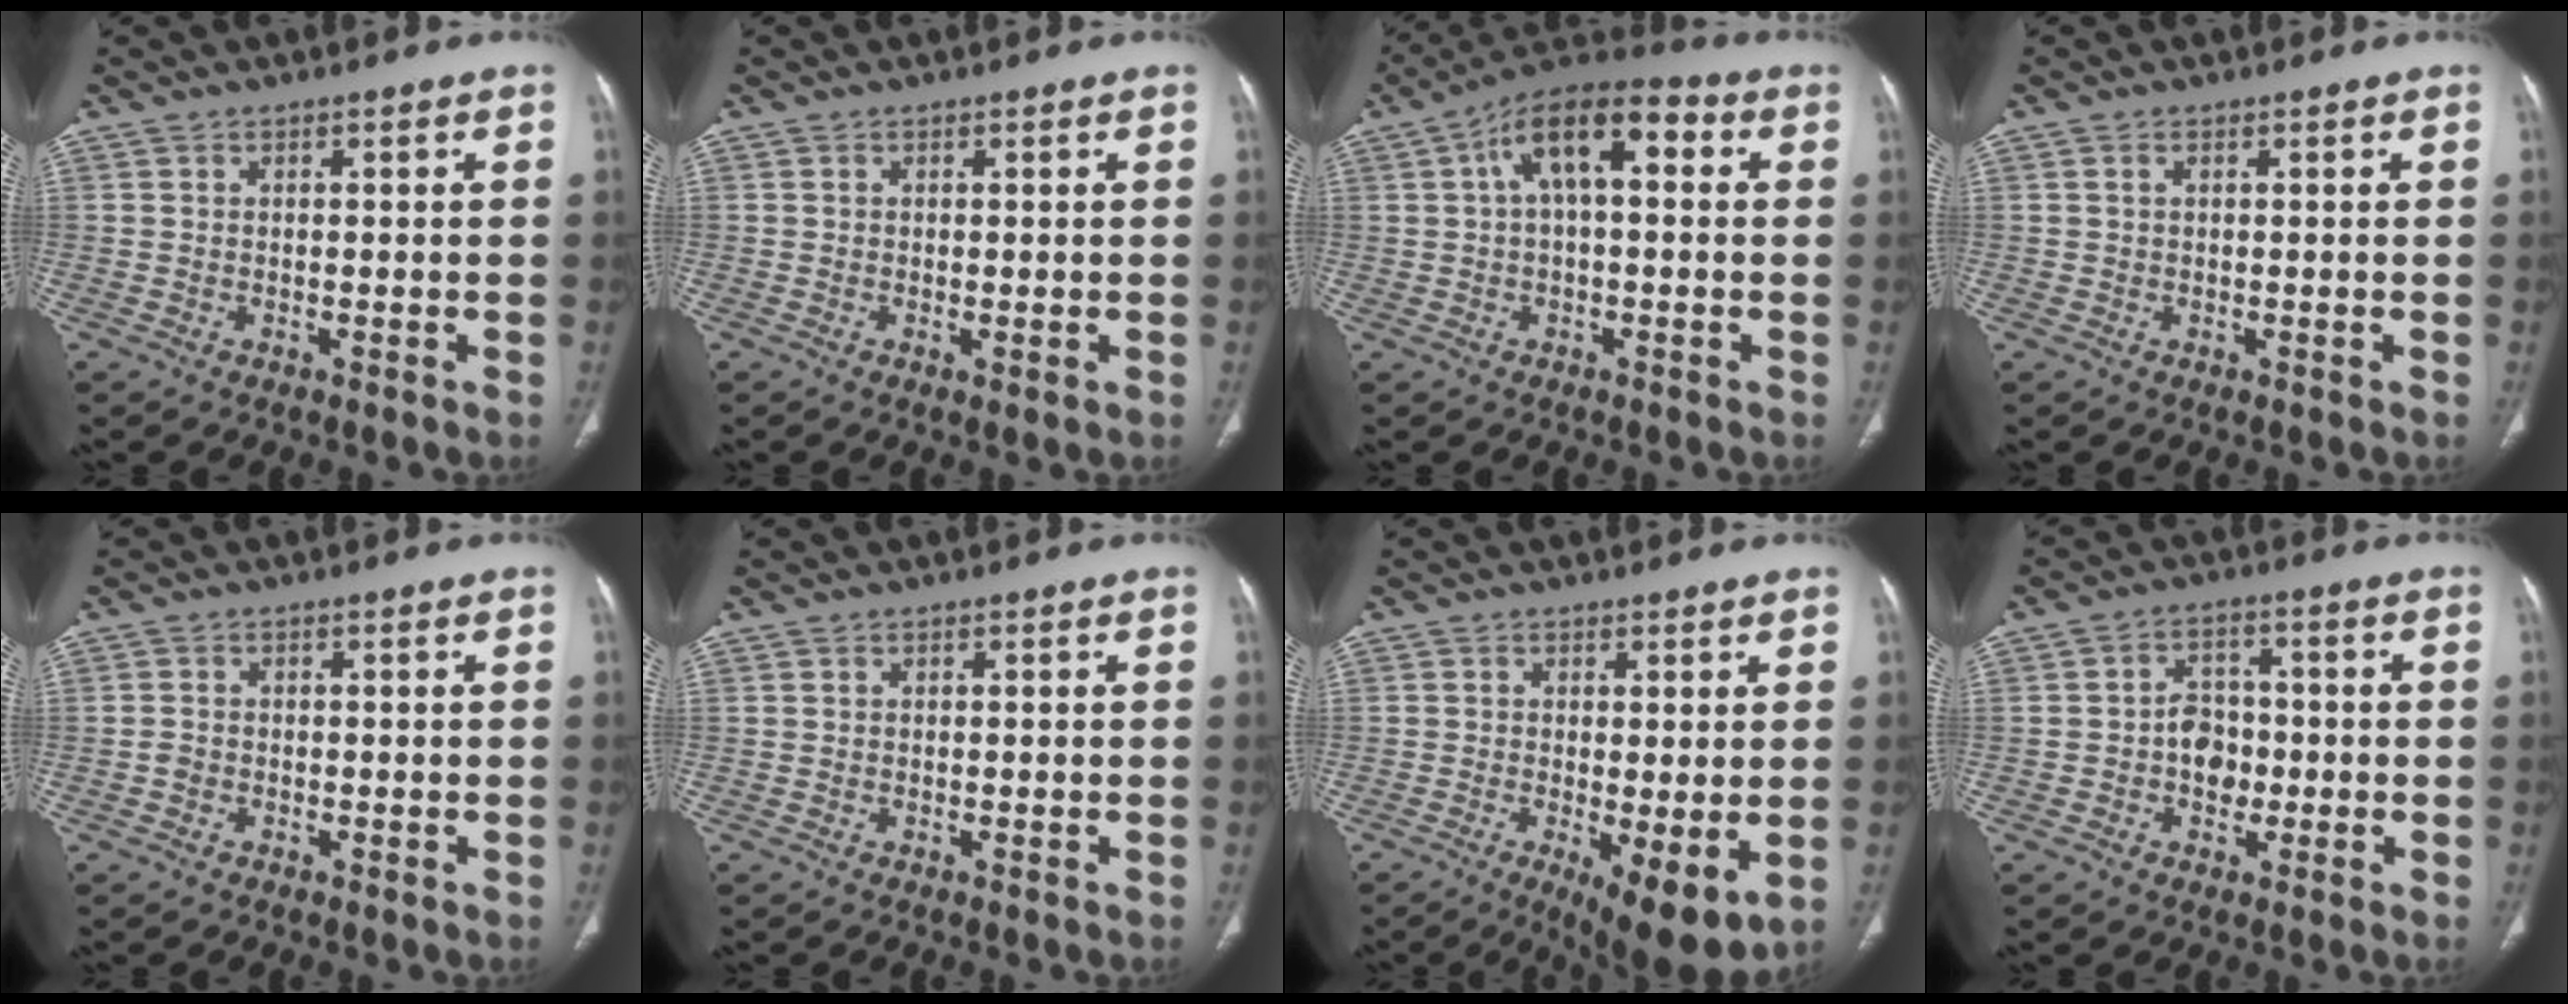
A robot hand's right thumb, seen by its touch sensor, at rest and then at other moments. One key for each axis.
{"total": 0.6, "fx": 0.0, "fy": 0.2, "fz": 0.6, "tx": -0.015, "ty": -0.005, "tz": 0.000}
{"total": 12.8, "fx": 3.0, "fy": 6.1, "fz": 10.9, "tx": -0.175, "ty": 0.036, "tz": 0.039}
{"total": 0.6, "fx": 0.2, "fy": 0.3, "fz": 0.5, "tx": -0.012, "ty": 0.005, "tz": 0.004}
{"total": 1.2, "fx": -0.5, "fy": 1.0, "fz": 0.5, "tx": -0.008, "ty": 0.004, "tz": -0.011}
{"total": 0.0}
{"total": 9.2, "fx": -2.1, "fy": 3.0, "fz": 8.4, "tx": -0.128, "ty": -0.026, "tz": -0.026}
{"total": 5.9, "fx": -1.0, "fy": 4.6, "fz": 3.5, "tx": -0.030, "ty": 0.016, "tz": -0.022}